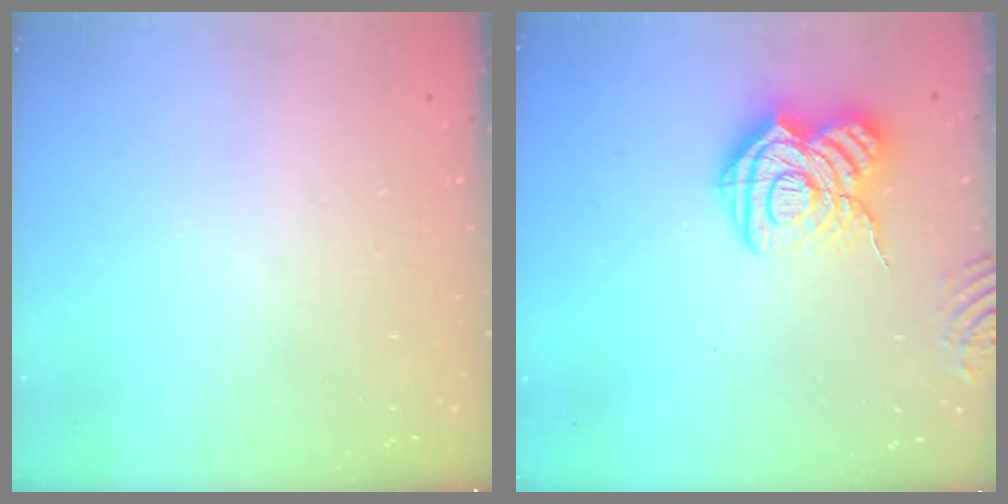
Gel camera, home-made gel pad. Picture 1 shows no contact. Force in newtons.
{"total": 16.7, "press": 16.7, "slide": 1.4}